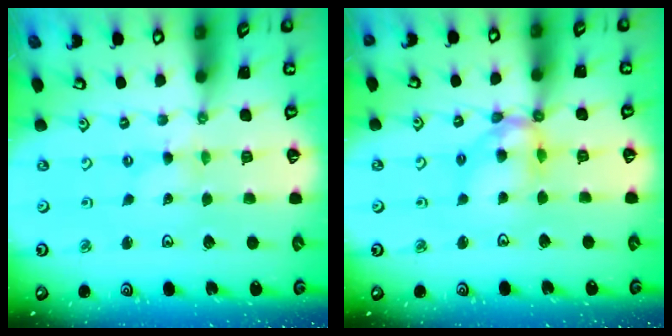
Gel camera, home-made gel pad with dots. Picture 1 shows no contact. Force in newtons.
{"total": 11.3, "press": 11.3, "slide": 1.2}